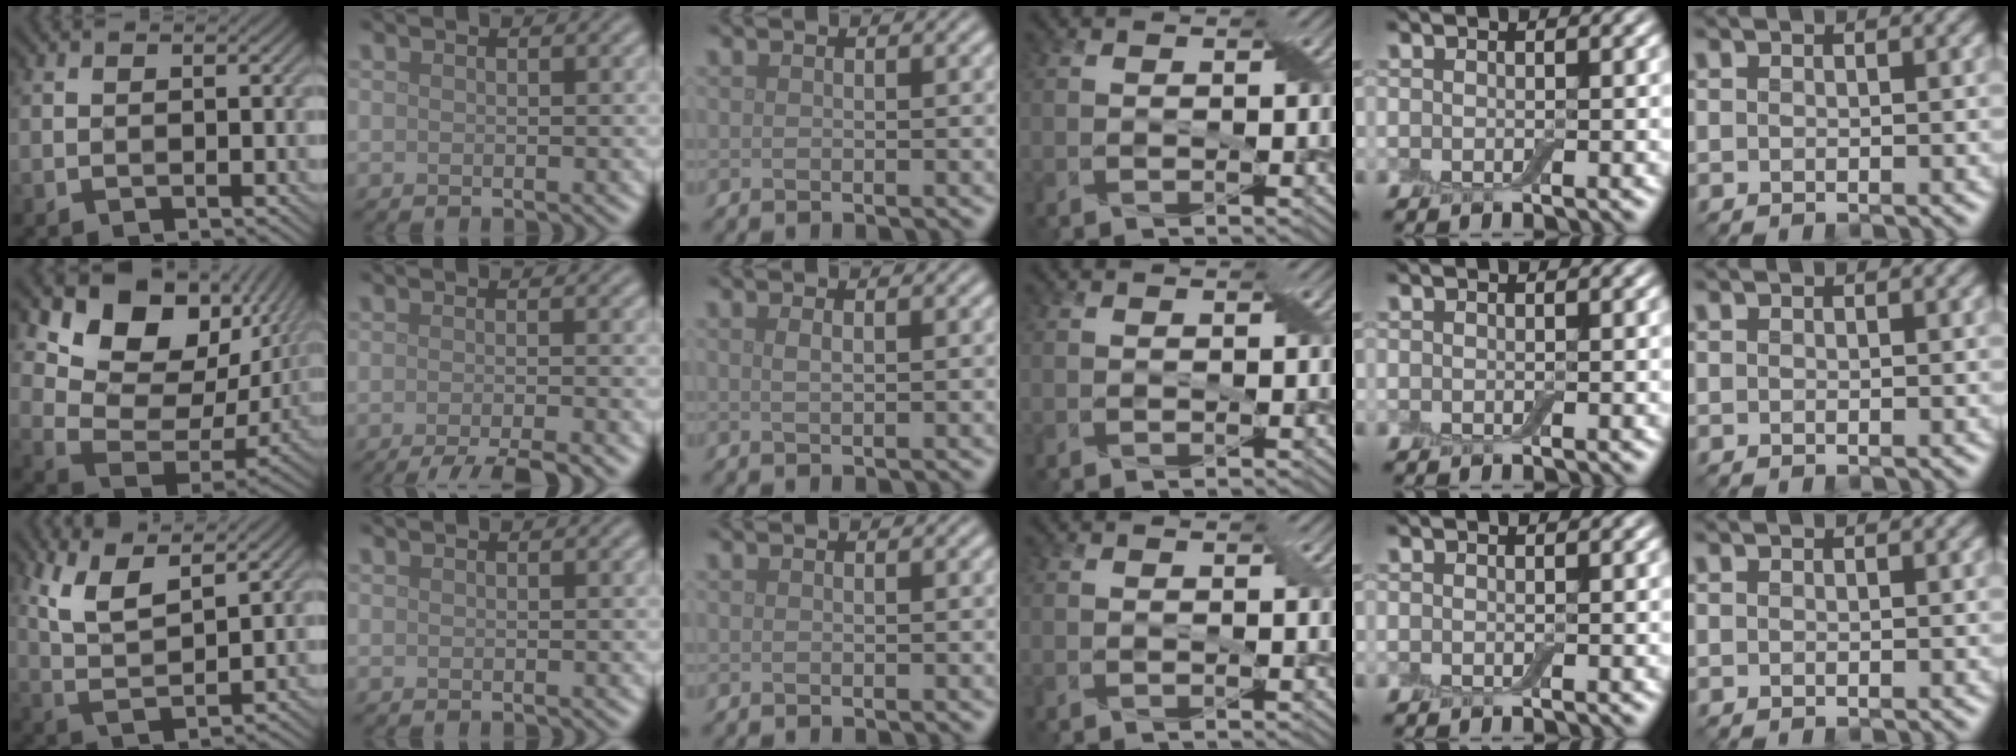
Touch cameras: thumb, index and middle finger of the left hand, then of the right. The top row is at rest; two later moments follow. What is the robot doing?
{"motion": "peel", "object": "adhesive wrap"}